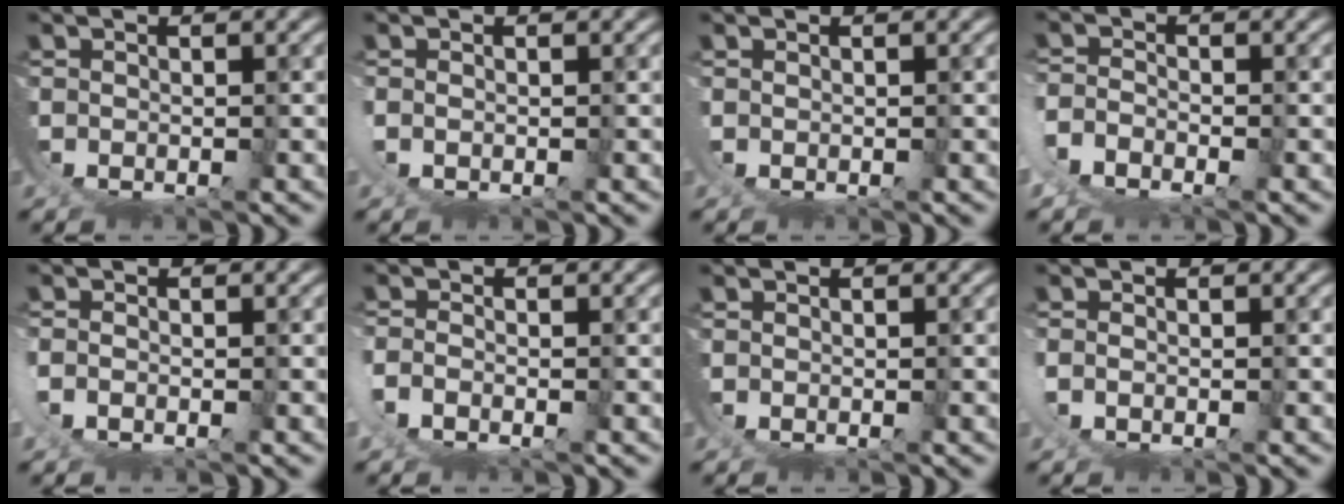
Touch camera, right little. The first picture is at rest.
{"total": 0.9, "force": [0.3, -0.4, 0.8], "torque": [-0.026, -0.008, 0.011]}
{"total": 0.7, "force": [0.6, -0.2, 0.2], "torque": [-0.003, 0.000, 0.013]}
{"total": 1.9, "force": [-1.1, 0.8, 1.4], "torque": [-0.030, -0.002, -0.023]}
{"total": 1.0, "force": [-0.2, -0.2, 0.9], "torque": [-0.027, -0.004, -0.003]}
{"total": 1.4, "force": [-0.6, 0.0, 1.3], "torque": [-0.031, -0.005, -0.010]}
{"total": 0.0}
{"total": 1.0, "force": [0.0, -0.4, 0.9], "torque": [-0.029, -0.007, 0.005]}